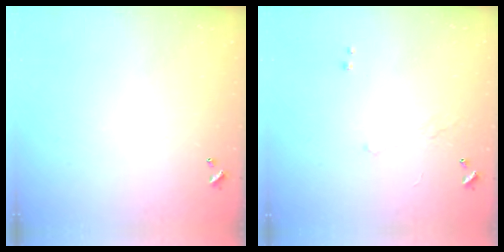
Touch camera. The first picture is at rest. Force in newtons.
{"total": 0.7, "press": 0.0, "slide": 0.7}